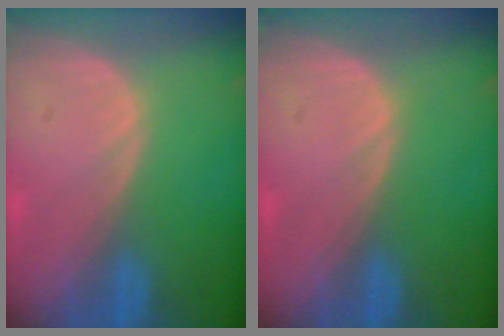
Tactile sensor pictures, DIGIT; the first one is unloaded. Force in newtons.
{"total": 0.0}